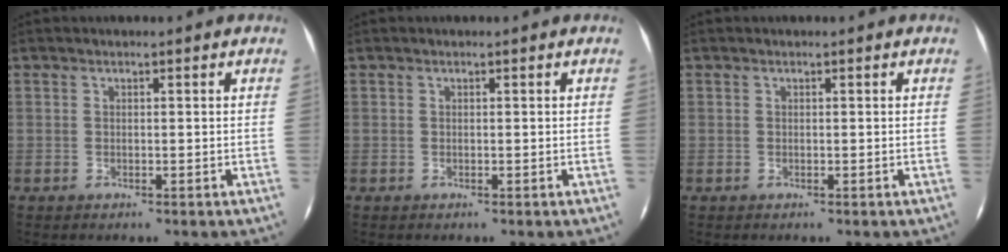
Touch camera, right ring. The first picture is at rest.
{"total": 0.0}
{"total": 0.0}